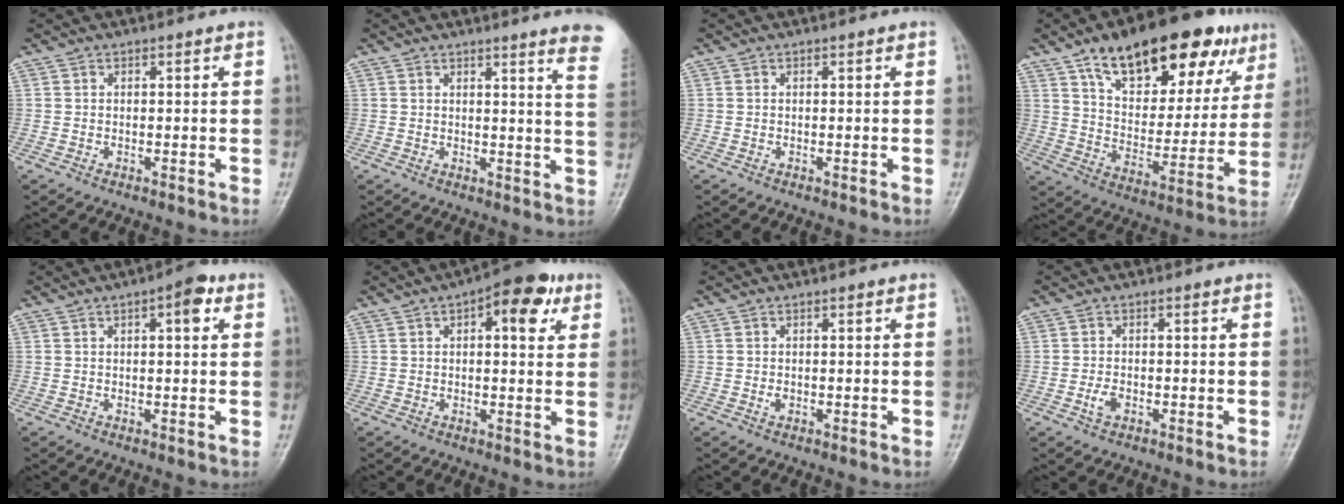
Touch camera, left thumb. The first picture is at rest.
{"total": 8.9, "force": [7.1, -0.2, 5.4], "torque": [-0.046, -0.048, 0.056]}
{"total": 0.0}
{"total": 25.6, "force": [15.0, 11.6, 17.2], "torque": [-0.210, -0.026, 0.236]}
{"total": 4.9, "force": [2.0, 1.7, 4.1], "torque": [-0.047, 0.003, 0.021]}
{"total": 9.9, "force": [4.3, 4.2, 7.9], "torque": [-0.082, 0.002, 0.052]}
{"total": 1.0, "force": [-0.1, 0.7, 0.7], "torque": [-0.009, 0.000, 0.000]}
{"total": 2.3, "force": [-0.8, 1.4, 1.6], "torque": [-0.031, 0.004, -0.016]}